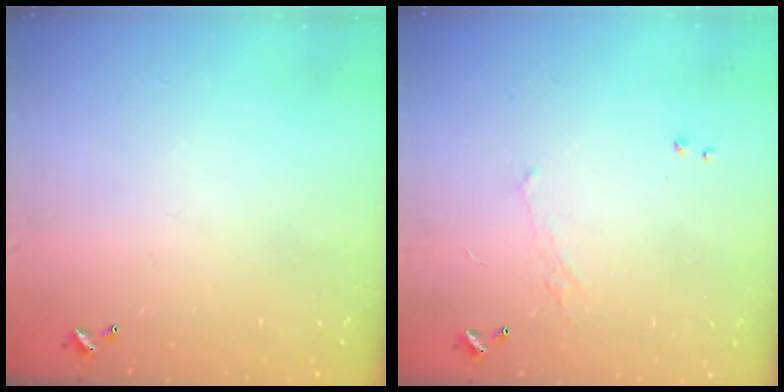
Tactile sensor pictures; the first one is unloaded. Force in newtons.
{"total": 0.7, "press": 0.0, "slide": 0.7}